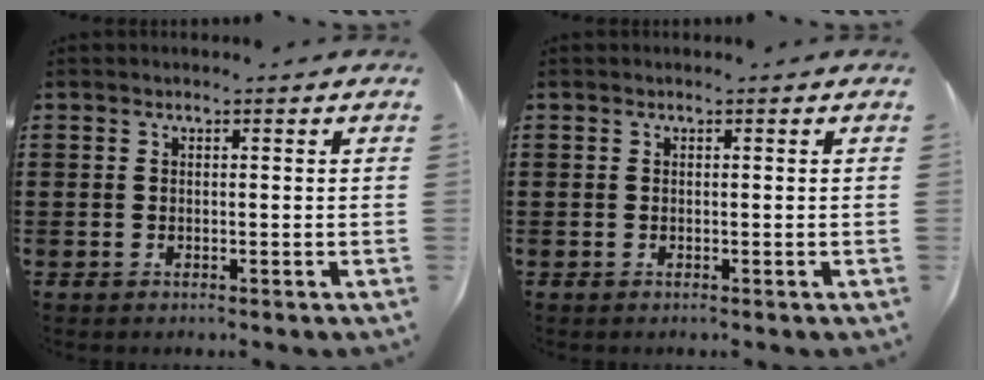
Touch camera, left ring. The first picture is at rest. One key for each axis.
{"total": 0.0}